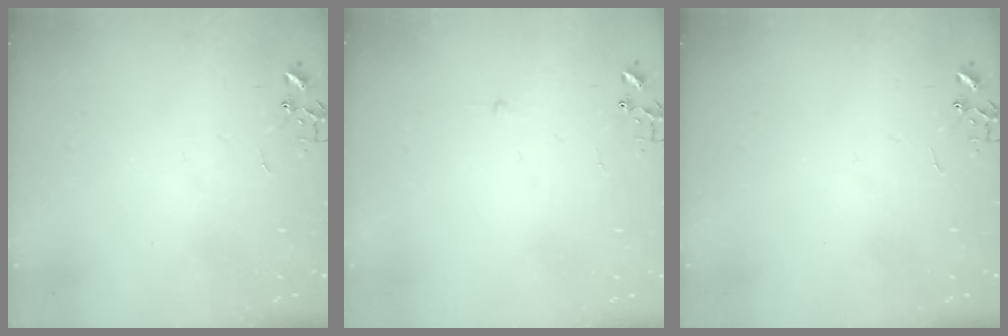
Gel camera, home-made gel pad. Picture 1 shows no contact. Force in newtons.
{"total": 2.3, "press": 2.3, "slide": 0.3}
{"total": 0.0}